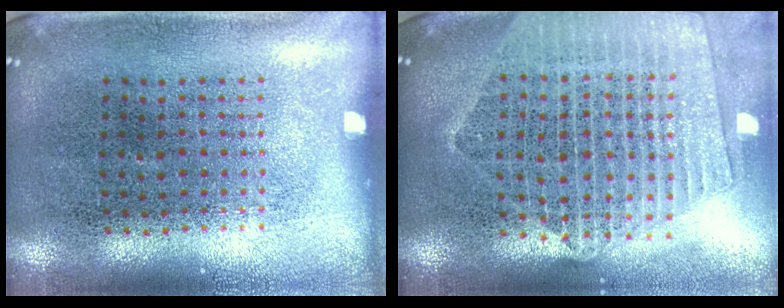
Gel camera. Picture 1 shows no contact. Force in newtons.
{"total": 2.3, "press": 2.0, "slide": 1.1}